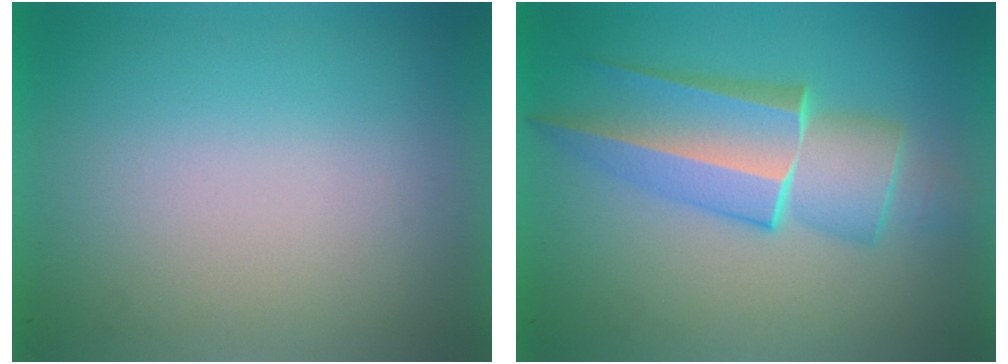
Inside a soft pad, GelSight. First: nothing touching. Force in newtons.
{"total": 5.8}